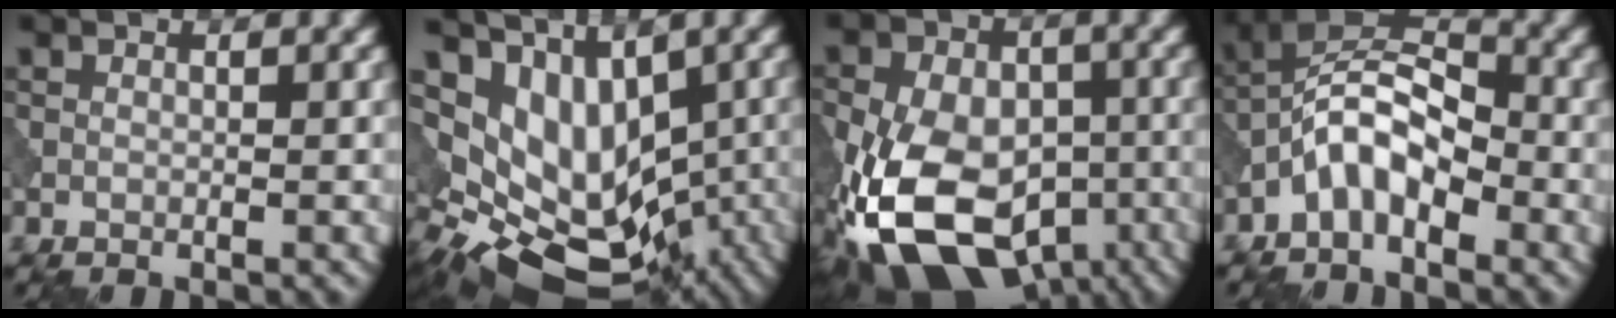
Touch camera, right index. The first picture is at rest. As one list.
[{"total": 11.9, "force": [0.5, 8.2, 8.6], "torque": [-0.117, 0.002, 0.051]}, {"total": 16.2, "force": [-6.5, 10.5, 10.5], "torque": [-0.196, -0.016, -0.102]}, {"total": 5.4, "force": [-2.7, 2.6, 3.9], "torque": [-0.072, 0.018, -0.061]}]